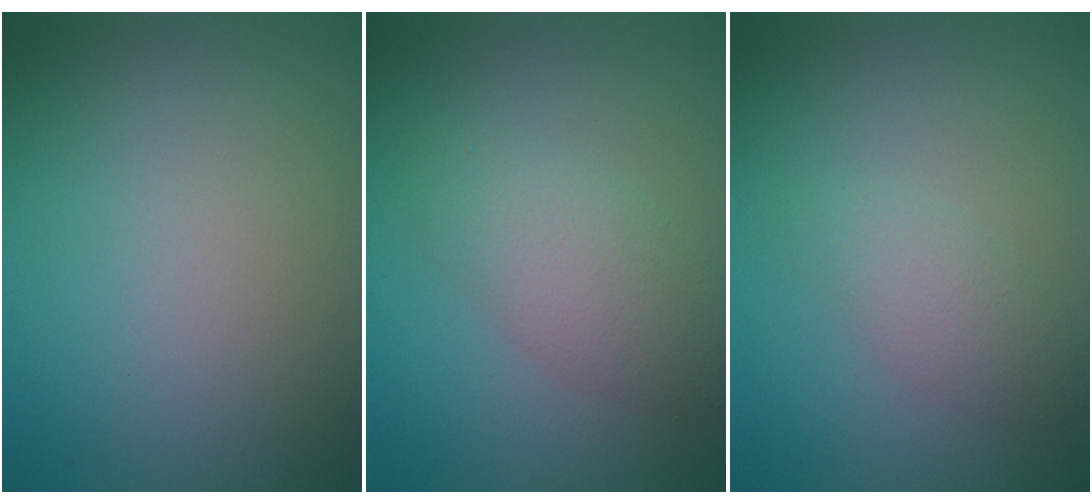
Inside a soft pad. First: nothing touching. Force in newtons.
{"total": 4.2, "press": 4.2, "slide": 0.1}
{"total": 2.3, "press": 2.3, "slide": 0.1}